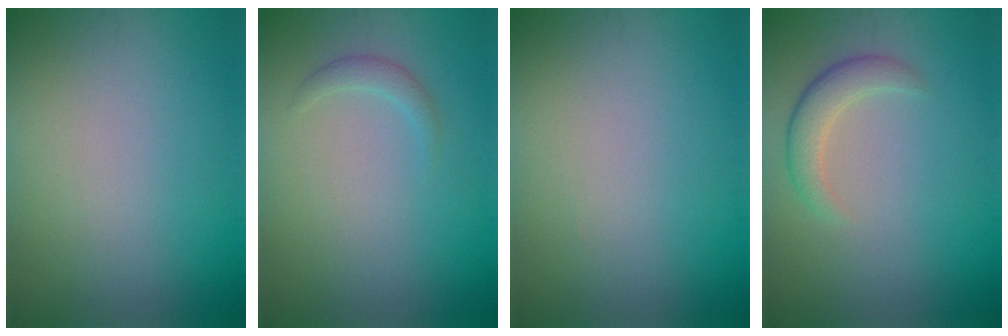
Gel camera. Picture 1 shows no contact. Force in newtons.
{"total": 1.2, "press": 1.2, "slide": 0.0}
{"total": 0.0}
{"total": 2.5, "press": 2.5, "slide": 0.1}